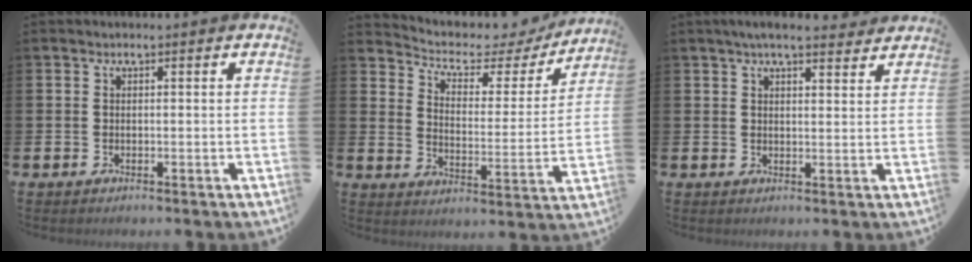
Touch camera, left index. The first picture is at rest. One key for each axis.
{"total": 4.3, "fx": 3.7, "fy": 2.0, "fz": 1.0, "tx": -0.043, "ty": -0.036, "tz": 0.053}
{"total": 4.1, "fx": 3.6, "fy": 0.8, "fz": 1.8, "tx": -0.034, "ty": -0.013, "tz": 0.063}